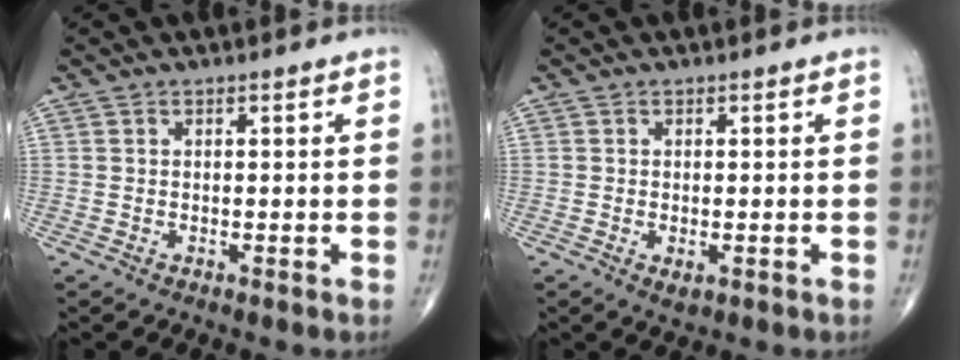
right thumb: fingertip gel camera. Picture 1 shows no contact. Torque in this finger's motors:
{"motor_torque": [-0.35, -0.23, -0.42, -0.14, 0.05]}